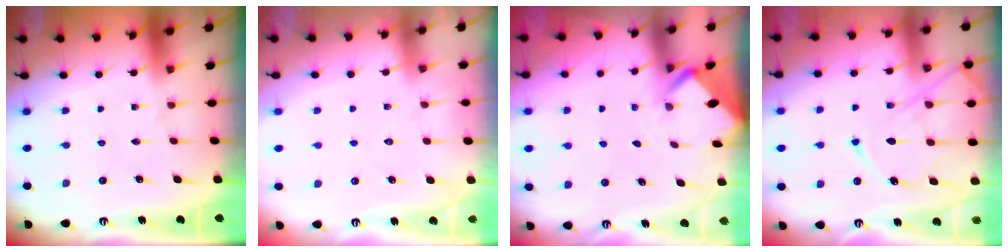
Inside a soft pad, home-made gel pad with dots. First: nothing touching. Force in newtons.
{"total": 2.9, "press": 2.9, "slide": 0.4}
{"total": 2.2, "press": 2.2, "slide": 0.2}
{"total": 13.5, "press": 13.5, "slide": 1.3}